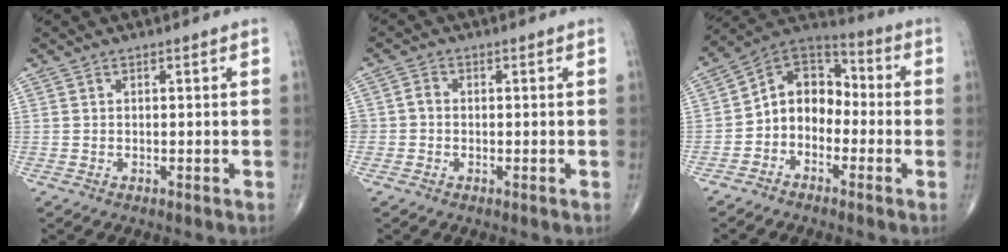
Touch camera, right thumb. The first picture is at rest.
{"total": 1.9, "force": [-0.5, 1.7, 0.7], "torque": [0.000, 0.006, -0.016]}
{"total": 10.4, "force": [-2.2, 8.0, 6.2], "torque": [-0.068, 0.055, -0.061]}